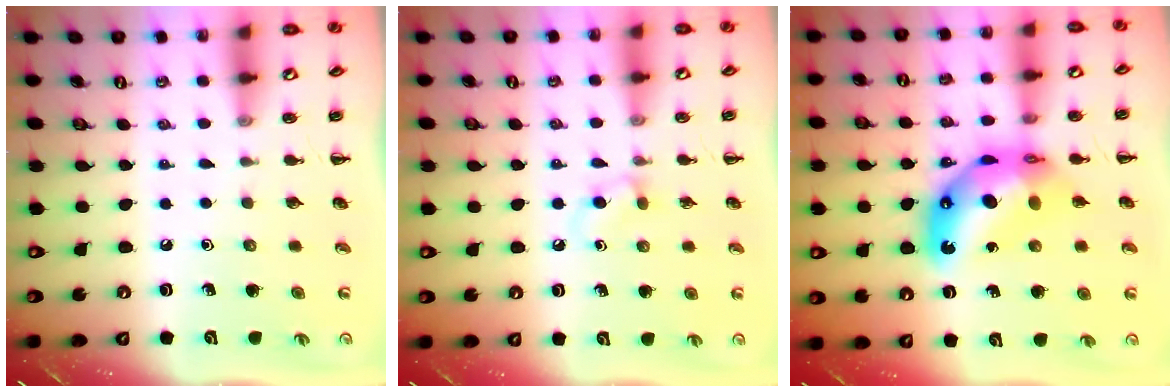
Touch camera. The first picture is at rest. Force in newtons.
{"total": 4.1, "press": 3.9, "slide": 1.5}
{"total": 14.5, "press": 13.7, "slide": 4.5}